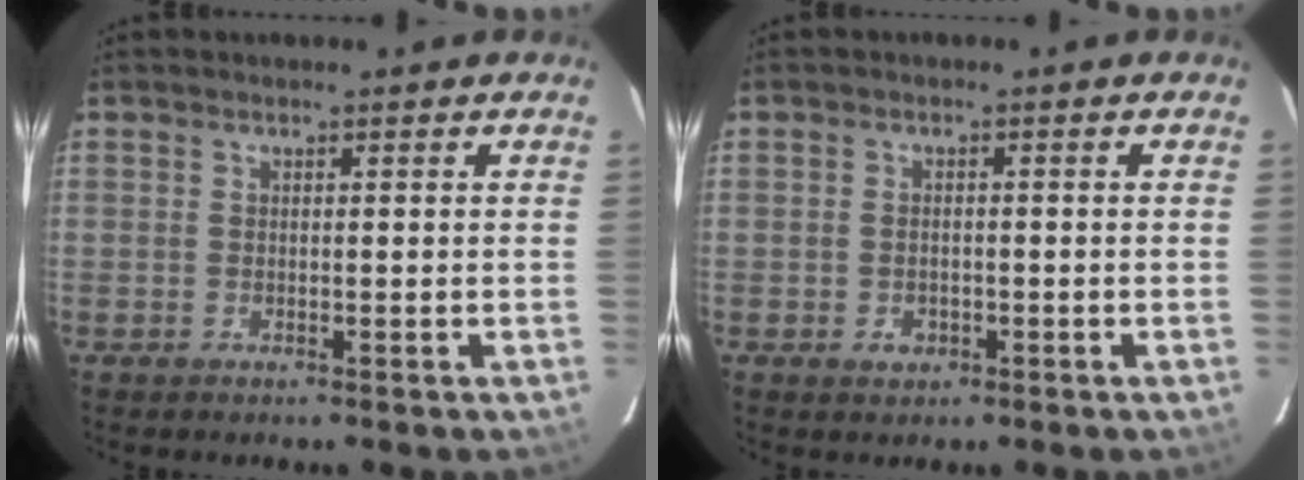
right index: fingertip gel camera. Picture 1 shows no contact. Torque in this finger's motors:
{"motor_torque": [0.31, 0.00, 0.11, 0.00]}